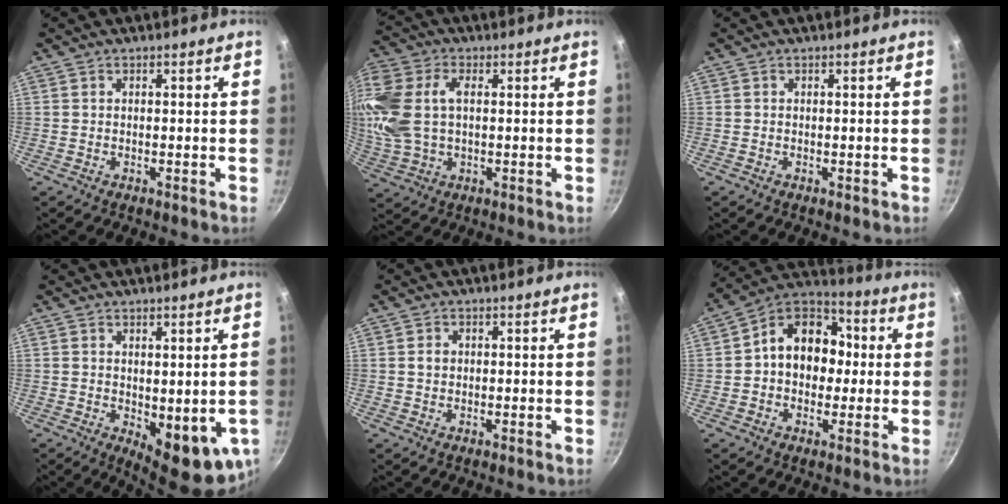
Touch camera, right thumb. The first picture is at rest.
{"total": 16.1, "force": [2.6, 10.1, 12.2], "torque": [-0.279, 0.019, 0.047]}
{"total": 0.0}
{"total": 10.9, "force": [-1.3, 4.7, 9.8], "torque": [-0.100, -0.012, -0.003]}
{"total": 1.5, "force": [0.2, 1.2, 0.8], "torque": [-0.009, 0.004, 0.002]}
{"total": 14.2, "force": [0.7, 11.0, 8.9], "torque": [-0.090, 0.038, -0.012]}